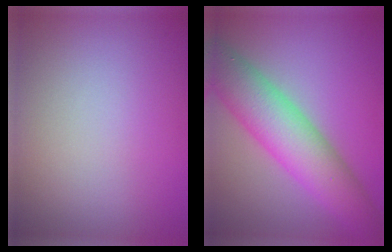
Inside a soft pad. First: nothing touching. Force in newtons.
{"total": 8.1, "press": 8.1, "slide": 0.4}